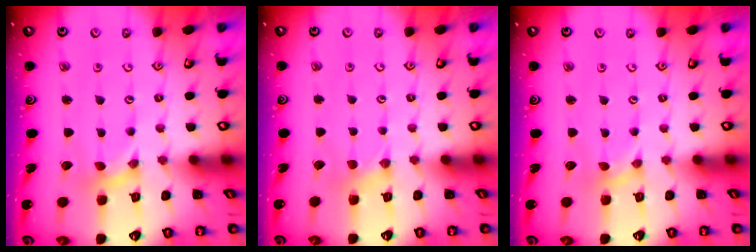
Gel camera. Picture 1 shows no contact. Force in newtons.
{"total": 2.8, "press": 2.7, "slide": 0.5}
{"total": 0.0}